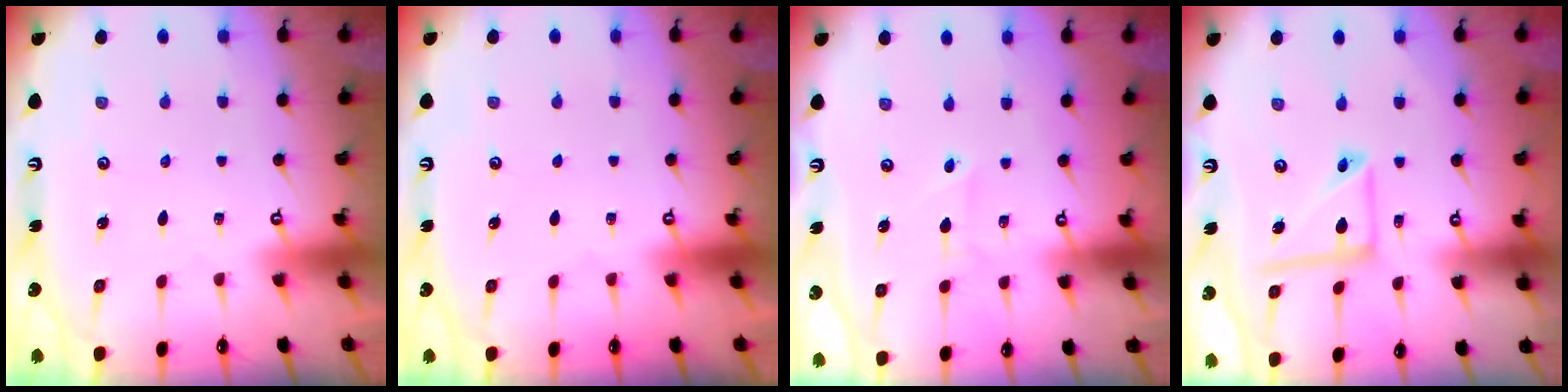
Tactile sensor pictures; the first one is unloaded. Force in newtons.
{"total": 0.0}
{"total": 3.6, "press": 3.5, "slide": 1.1}
{"total": 9.7, "press": 9.7, "slide": 0.8}